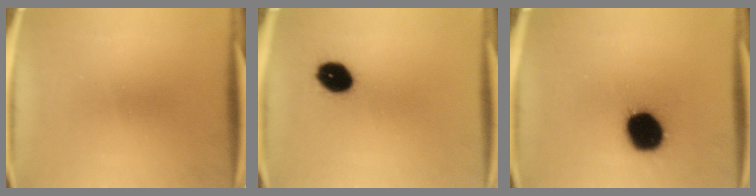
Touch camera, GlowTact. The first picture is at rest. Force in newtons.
{"total": 8.2}
{"total": 16.3}